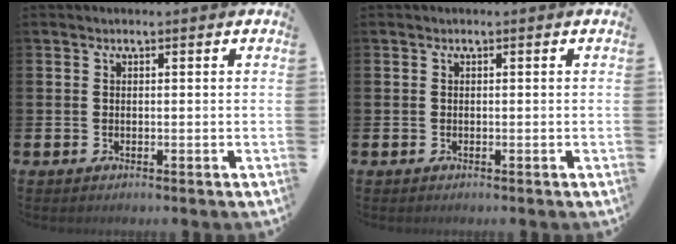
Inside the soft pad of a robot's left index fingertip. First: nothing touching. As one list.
[{"total": 0.0}]